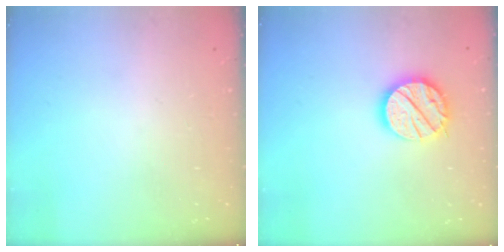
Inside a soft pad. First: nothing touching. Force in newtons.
{"total": 15.1, "press": 15.0, "slide": 1.3}